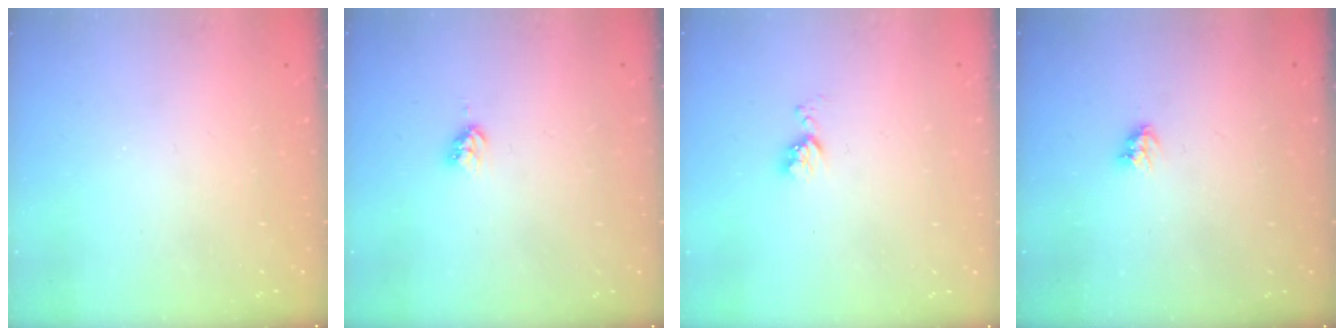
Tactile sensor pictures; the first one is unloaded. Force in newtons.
{"total": 3.2, "press": 3.2, "slide": 0.5}
{"total": 4.0, "press": 3.9, "slide": 0.7}
{"total": 3.4, "press": 3.4, "slide": 0.4}